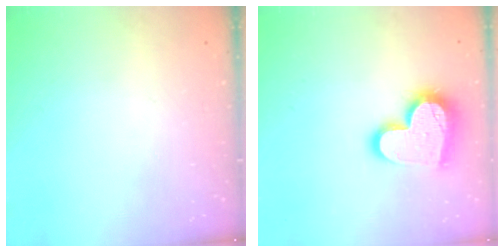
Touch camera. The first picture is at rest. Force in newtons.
{"total": 16.6, "press": 16.5, "slide": 1.6}